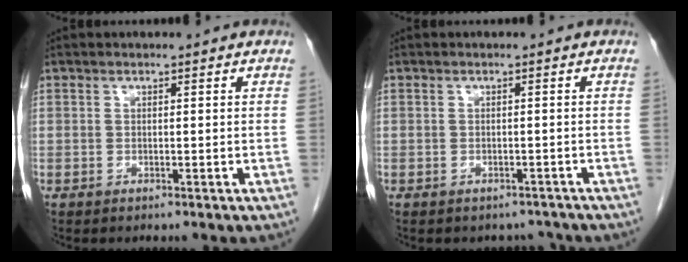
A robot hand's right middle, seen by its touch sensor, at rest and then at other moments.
{"total": 2.7, "force": [-2.4, 1.2, -0.3], "torque": [0.006, 0.004, -0.032]}